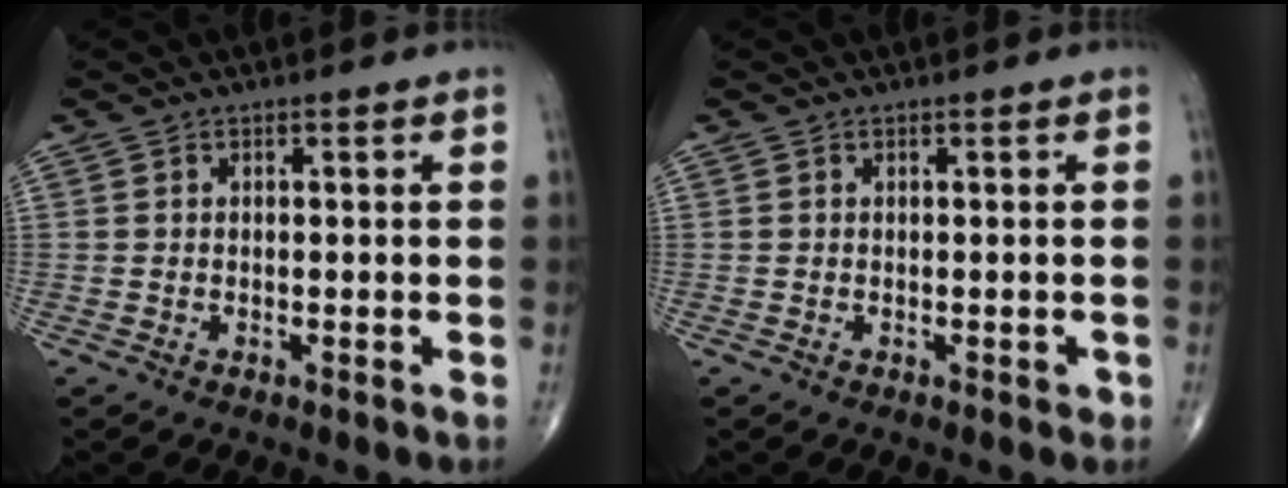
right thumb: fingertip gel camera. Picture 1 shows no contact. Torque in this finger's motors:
{"motor_torque": [0.05, 0.15, 0.05, 0.05, 0.04]}